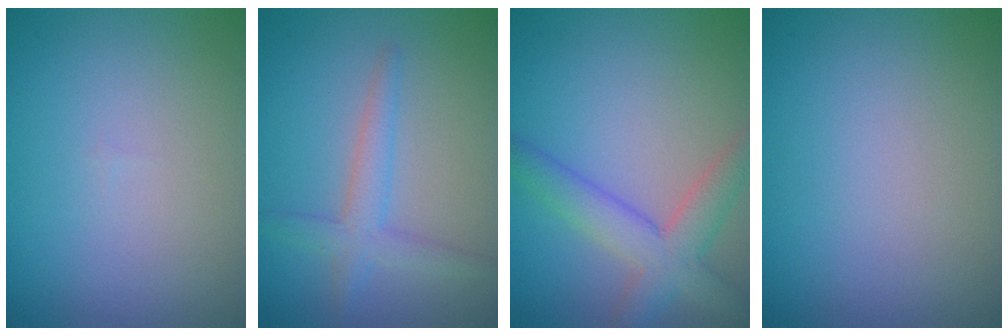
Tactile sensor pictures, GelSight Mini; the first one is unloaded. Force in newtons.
{"total": 2.6, "press": 2.6, "slide": 0.1}
{"total": 4.6, "press": 4.6, "slide": 0.2}
{"total": 0.0}